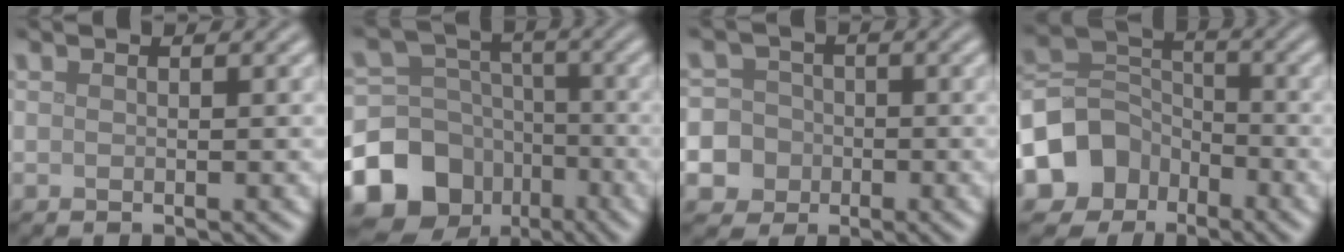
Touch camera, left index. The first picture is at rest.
{"total": 13.8, "force": [-7.2, 11.1, 3.9], "torque": [-0.085, -0.037, -0.135]}
{"total": 11.7, "force": [-4.5, 10.6, 2.4], "torque": [-0.072, -0.020, -0.112]}
{"total": 6.8, "force": [-3.4, 5.3, 2.4], "torque": [-0.042, 0.002, -0.073]}